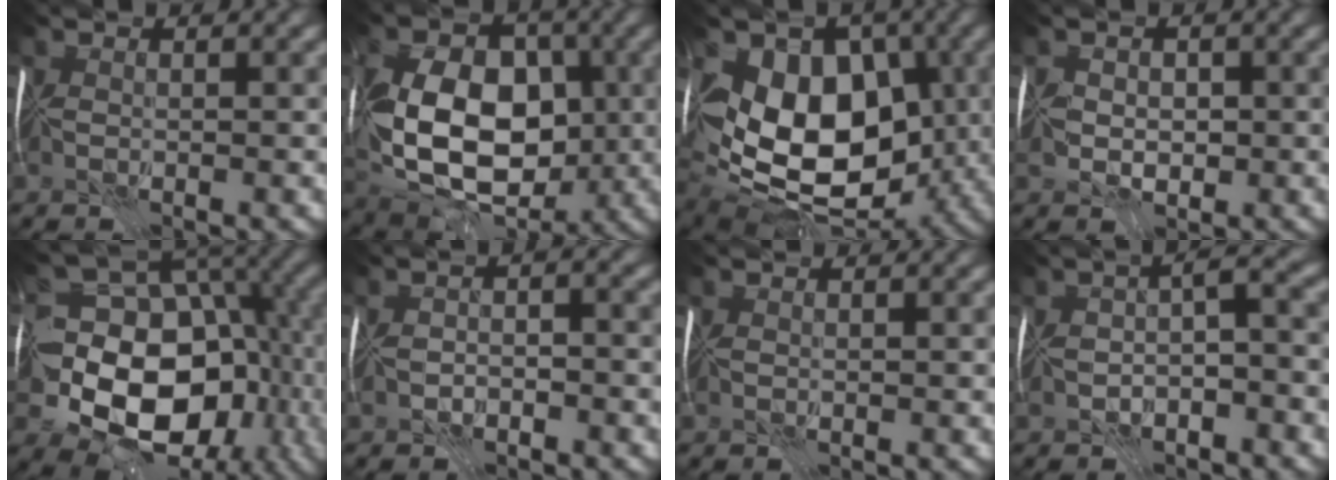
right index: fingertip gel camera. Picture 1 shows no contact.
{"total": 12.9, "force": [-1.0, 8.7, 9.4], "torque": [-0.165, -0.020, -0.012]}
{"total": 13.3, "force": [0.4, 9.1, 9.8], "torque": [-0.133, -0.014, 0.005]}
{"total": 2.0, "force": [-0.4, 1.8, 0.9], "torque": [-0.014, -0.004, -0.011]}
{"total": 15.2, "force": [-3.0, 11.3, 9.7], "torque": [-0.142, -0.017, -0.047]}
{"total": 1.9, "force": [-1.6, 0.5, 0.9], "torque": [-0.013, -0.002, -0.033]}
{"total": 0.0}
{"total": 3.9, "force": [-1.6, 1.3, 3.3], "torque": [-0.055, 0.004, -0.037]}